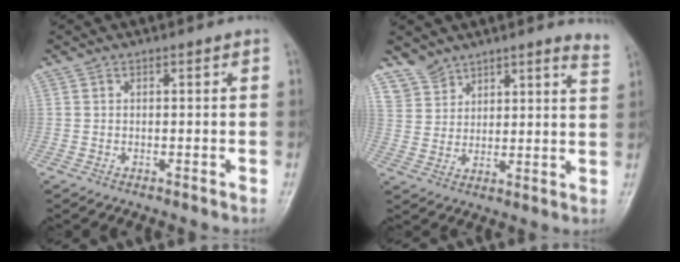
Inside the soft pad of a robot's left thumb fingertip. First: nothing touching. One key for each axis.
{"total": 7.6, "fx": 7.1, "fy": 2.7, "fz": 0.3, "tx": 0.032, "ty": -0.056, "tz": 0.107}